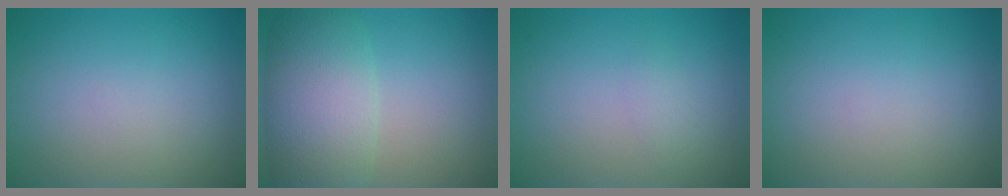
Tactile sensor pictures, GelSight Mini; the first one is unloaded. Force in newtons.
{"total": 7.2, "press": 7.2, "slide": 0.4}
{"total": 2.1, "press": 2.1, "slide": 0.2}
{"total": 0.0}